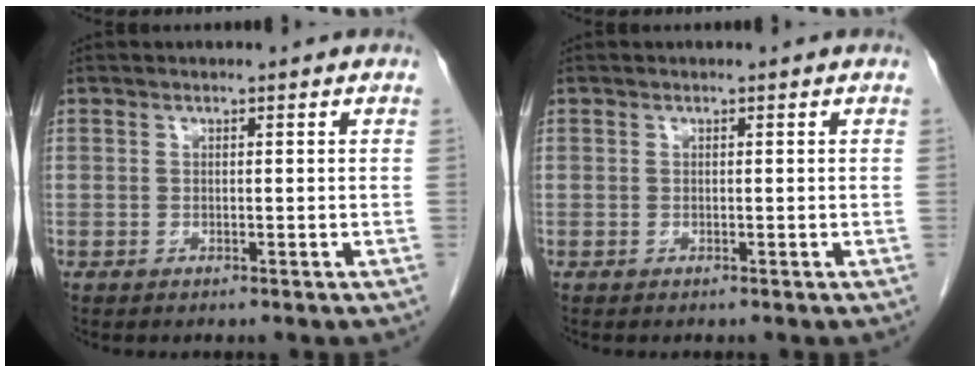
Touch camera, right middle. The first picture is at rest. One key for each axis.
{"total": 0.0}